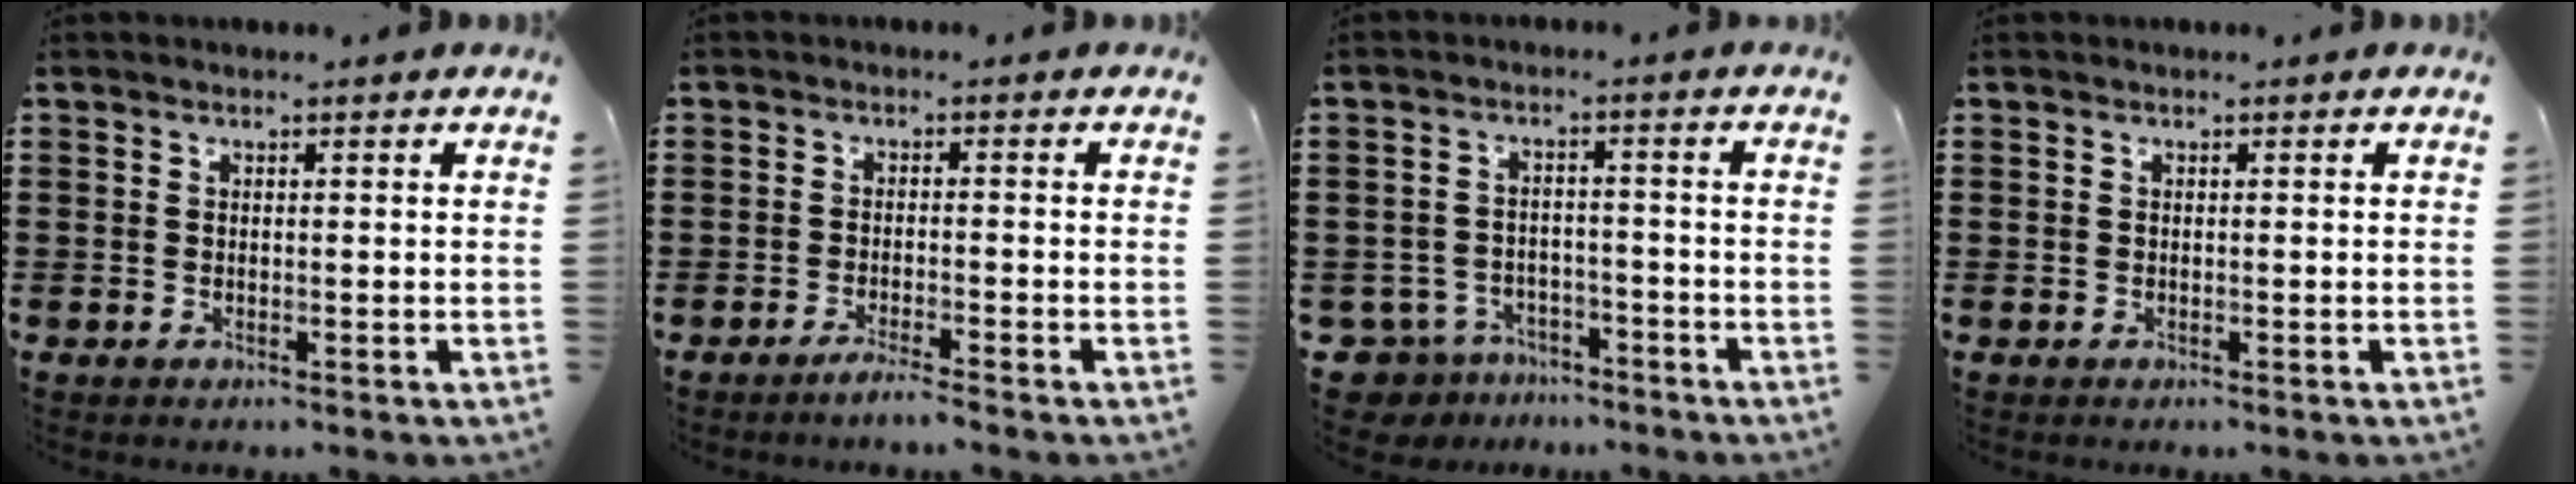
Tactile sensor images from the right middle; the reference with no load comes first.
{"total": 2.1, "force": [-1.8, -0.3, 1.0], "torque": [-0.016, 0.000, -0.033]}
{"total": 4.3, "force": [-4.0, 1.4, 0.5], "torque": [-0.036, -0.001, -0.089]}
{"total": 0.0}